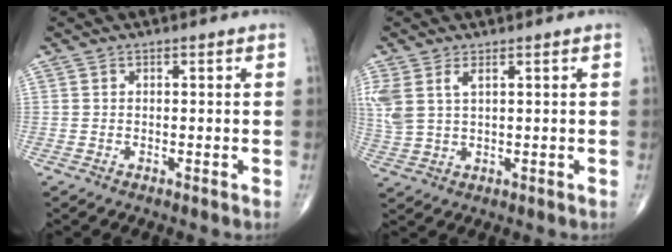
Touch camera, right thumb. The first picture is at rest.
{"total": 6.5, "force": [2.5, 3.2, 5.1], "torque": [-0.132, 0.003, 0.060]}